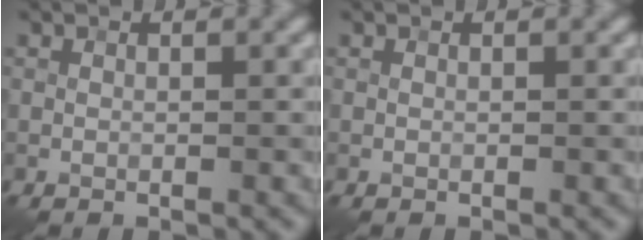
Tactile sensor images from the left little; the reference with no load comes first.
{"total": 0.0}